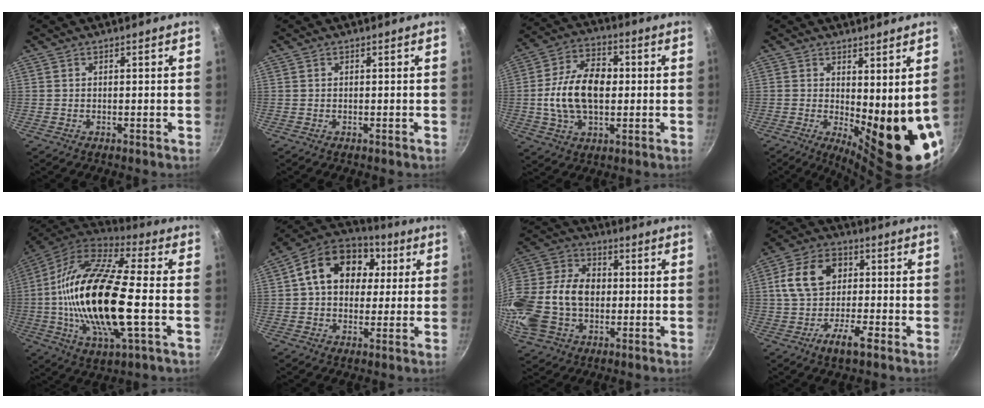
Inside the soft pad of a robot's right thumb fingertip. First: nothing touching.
{"total": 0.0}
{"total": 15.1, "force": [-0.1, 9.7, 11.6], "torque": [-0.184, 0.022, -0.010]}
{"total": 12.2, "force": [0.6, 4.0, 11.5], "torque": [-0.126, -0.027, 0.021]}
{"total": 26.3, "force": [-2.2, 9.6, 24.3], "torque": [-0.479, 0.019, -0.058]}
{"total": 16.6, "force": [3.6, 12.4, 10.3], "torque": [-0.147, 0.025, 0.042]}
{"total": 22.4, "force": [-1.5, 16.5, 15.1], "torque": [-0.317, 0.043, -0.025]}
{"total": 11.8, "force": [-2.3, 7.6, 8.8], "torque": [-0.138, 0.032, -0.059]}